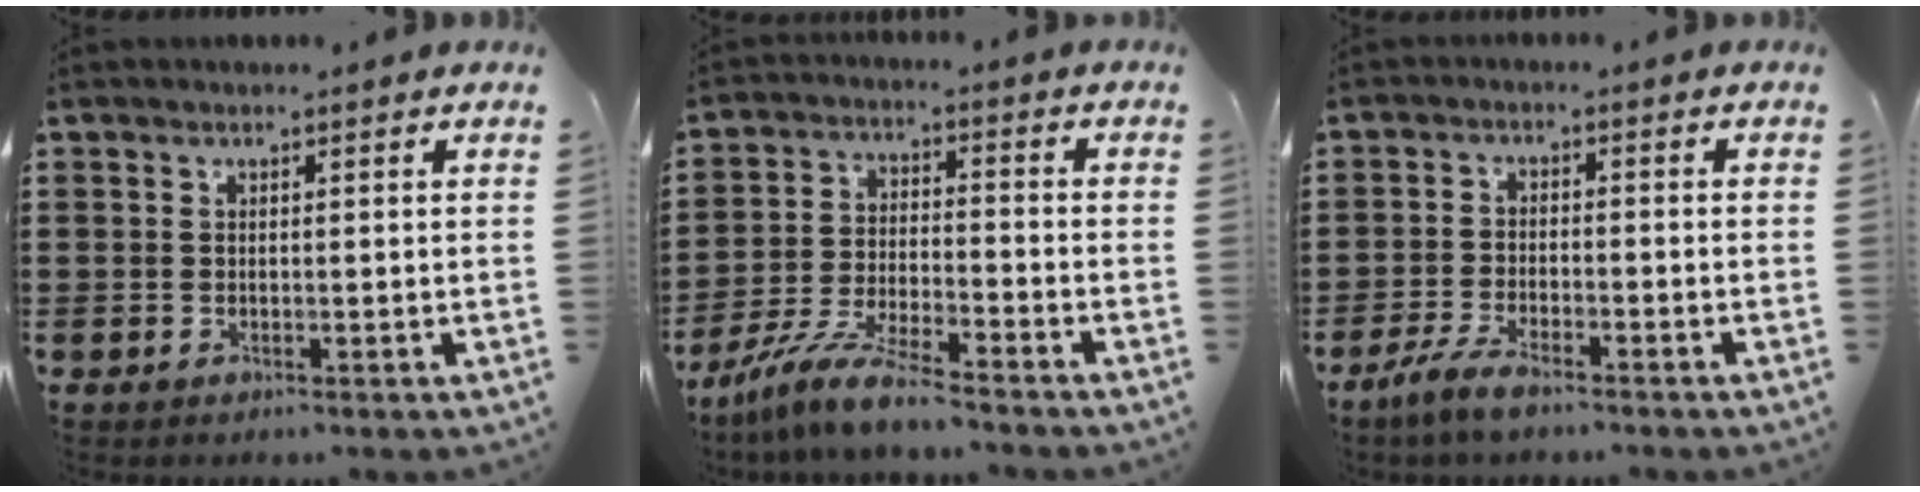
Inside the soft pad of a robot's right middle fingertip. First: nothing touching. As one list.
[{"total": 7.8, "force": [-7.1, 0.1, 3.2], "torque": [-0.078, -0.005, -0.143]}, {"total": 4.2, "force": [-3.3, 0.9, 2.4], "torque": [-0.060, -0.003, -0.069]}]